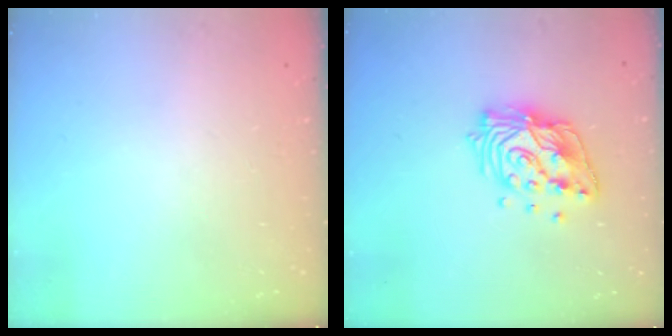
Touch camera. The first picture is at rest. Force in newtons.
{"total": 15.9, "press": 15.8, "slide": 1.8}